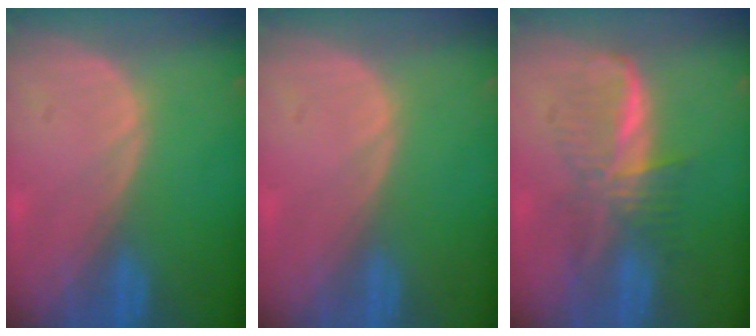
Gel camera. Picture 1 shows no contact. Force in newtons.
{"total": 0.0}
{"total": 6.2, "press": 6.2, "slide": 0.4}